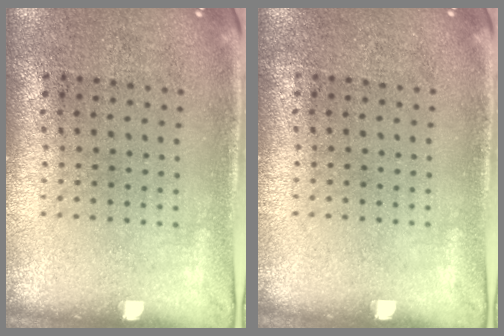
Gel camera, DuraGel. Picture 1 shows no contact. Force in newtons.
{"total": 0.0}